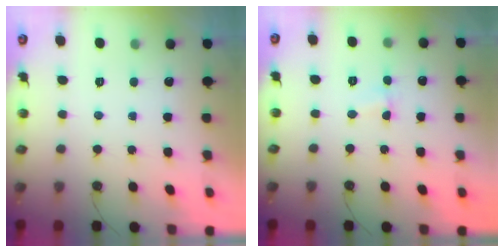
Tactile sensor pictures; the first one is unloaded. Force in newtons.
{"total": 2.8, "press": 1.1, "slide": 2.5}